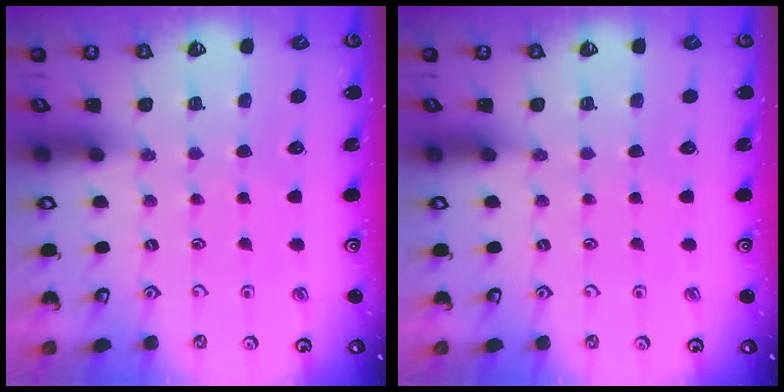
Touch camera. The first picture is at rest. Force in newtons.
{"total": 0.0}